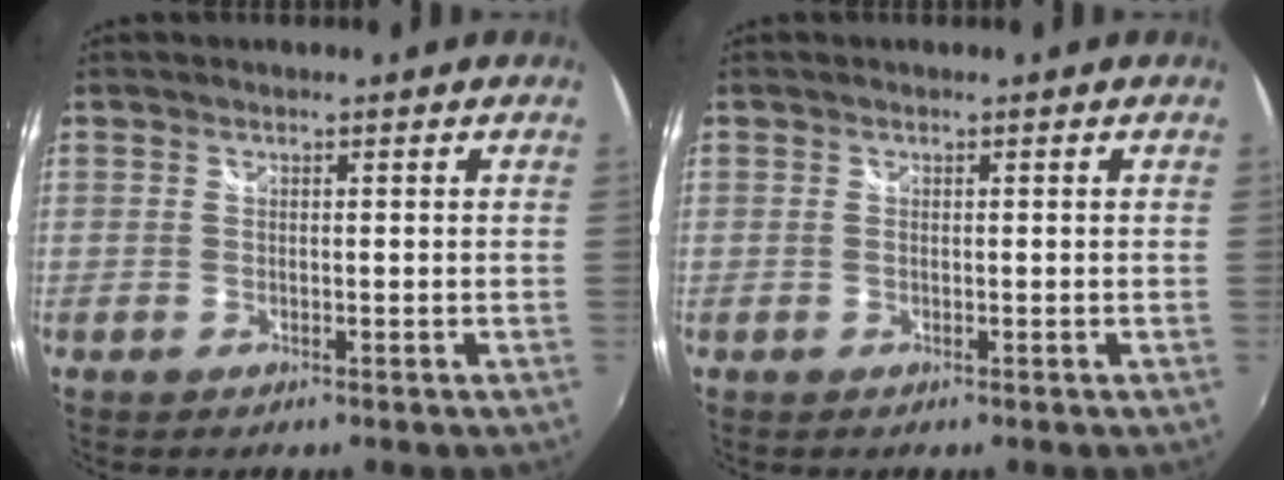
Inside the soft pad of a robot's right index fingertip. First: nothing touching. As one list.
[{"total": 0.0}]